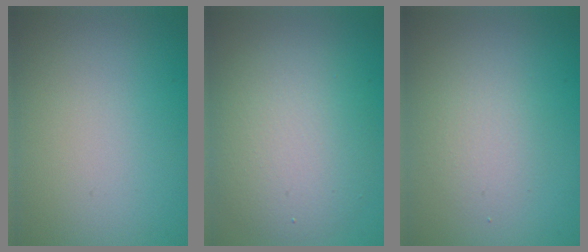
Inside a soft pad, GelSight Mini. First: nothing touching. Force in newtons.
{"total": 5.9, "press": 5.9, "slide": 0.3}
{"total": 1.9, "press": 1.9, "slide": 0.1}